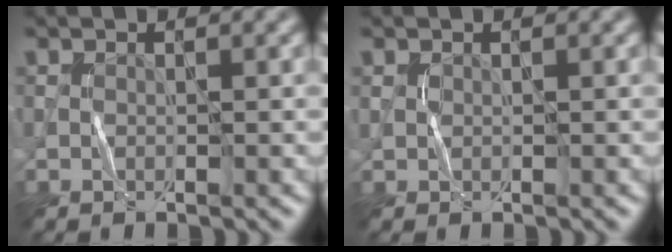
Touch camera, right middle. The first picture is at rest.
{"total": 0.6, "force": [0.2, 0.5, 0.2], "torque": [-0.005, 0.000, 0.007]}